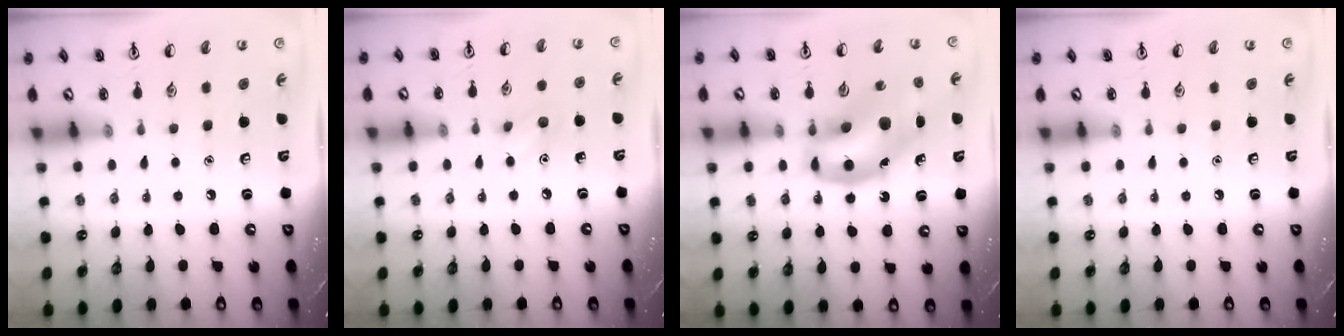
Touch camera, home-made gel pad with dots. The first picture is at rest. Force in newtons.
{"total": 5.1, "press": 4.9, "slide": 1.4}
{"total": 17.1, "press": 16.5, "slide": 4.5}
{"total": 0.0}